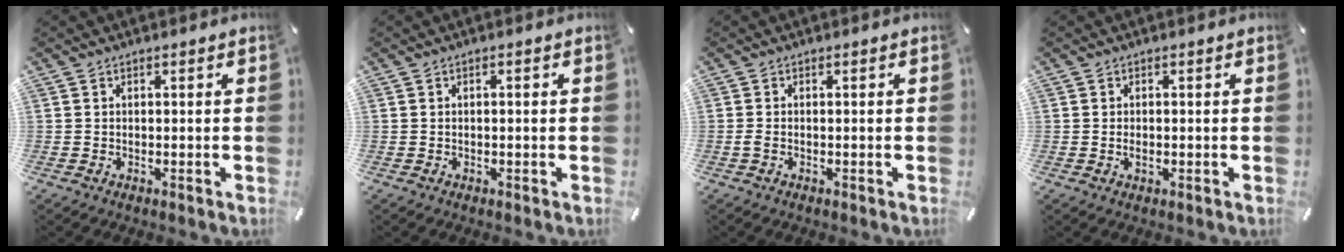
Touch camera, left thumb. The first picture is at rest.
{"total": 0.7, "force": [-0.2, 0.2, 0.7], "torque": [-0.012, 0.000, -0.004]}
{"total": 1.2, "force": [-0.5, 0.4, 1.0], "torque": [-0.018, -0.001, -0.008]}
{"total": 1.5, "force": [-0.3, 0.8, 1.3], "torque": [-0.024, 0.001, -0.005]}